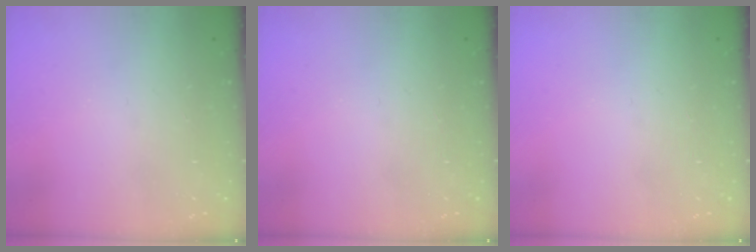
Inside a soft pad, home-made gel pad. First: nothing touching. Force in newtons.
{"total": 0.0}
{"total": 0.0}